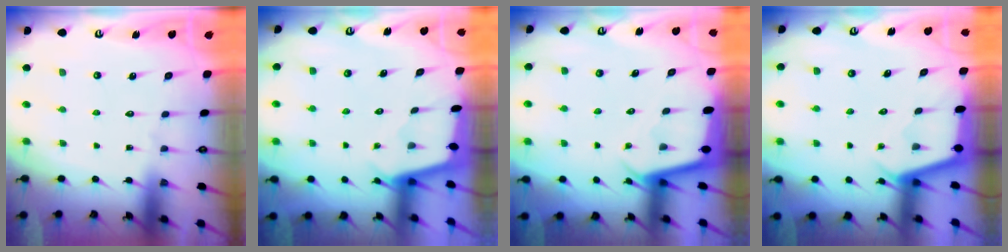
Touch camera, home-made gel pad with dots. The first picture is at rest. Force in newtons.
{"total": 1.8, "press": 1.8, "slide": 0.2}
{"total": 2.3, "press": 2.3, "slide": 0.1}
{"total": 2.6, "press": 2.6, "slide": 0.2}